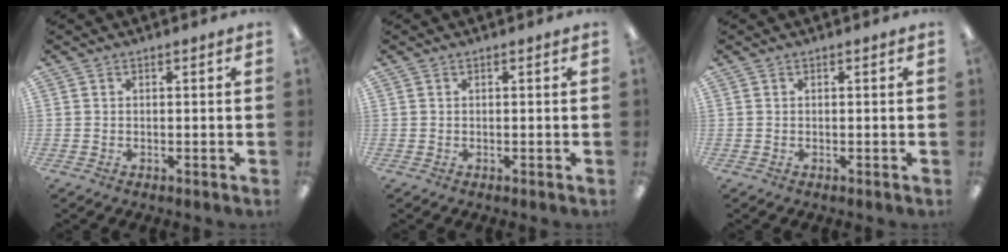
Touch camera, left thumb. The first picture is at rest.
{"total": 0.0}
{"total": 0.0}